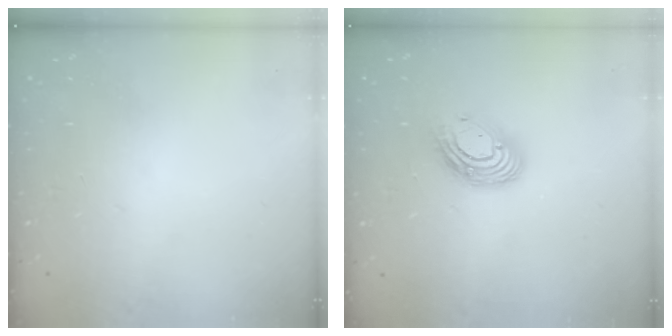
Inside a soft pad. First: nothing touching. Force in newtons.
{"total": 11.6, "press": 11.5, "slide": 1.1}